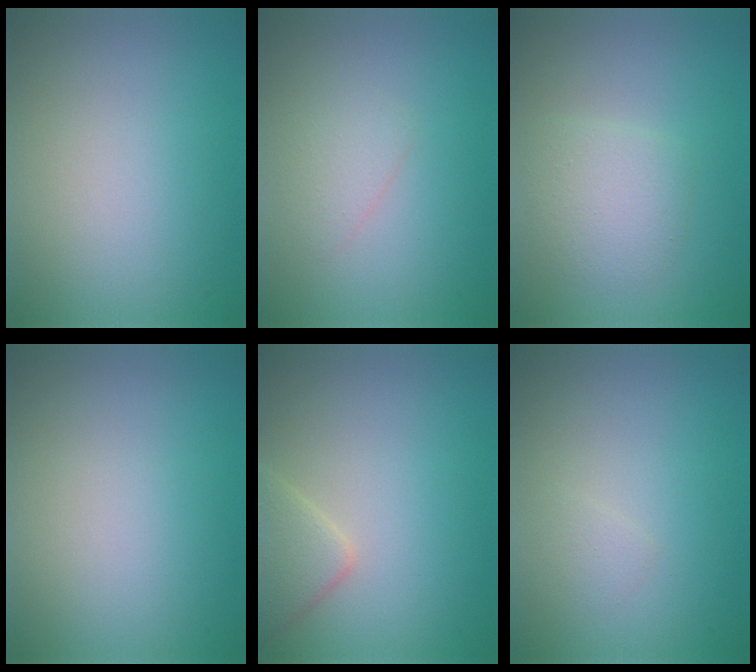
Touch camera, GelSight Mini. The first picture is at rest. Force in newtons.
{"total": 1.5, "press": 1.5, "slide": 0.0}
{"total": 2.6, "press": 2.6, "slide": 0.1}
{"total": 0.0}
{"total": 2.6, "press": 2.6, "slide": 0.2}
{"total": 0.7, "press": 0.7, "slide": 0.0}